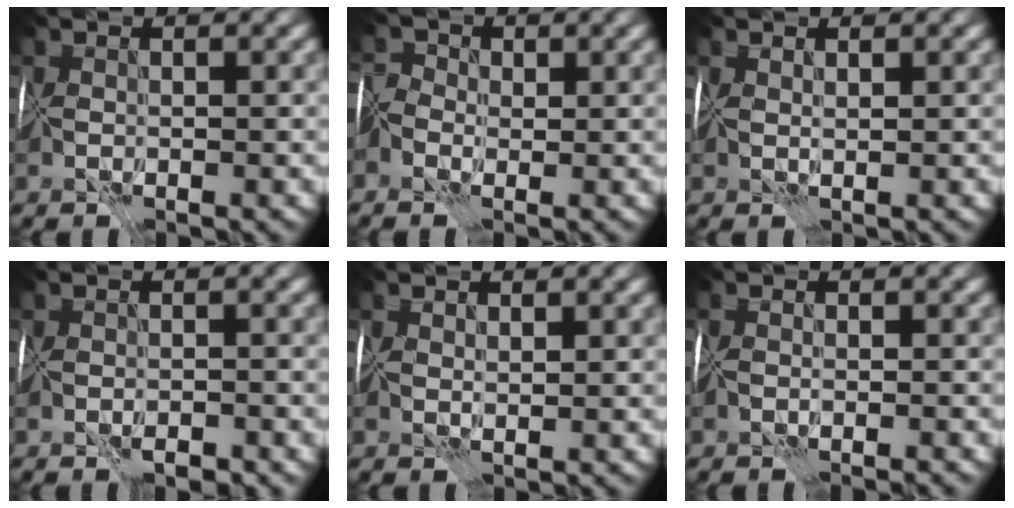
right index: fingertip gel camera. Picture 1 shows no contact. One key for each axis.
{"total": 2.8, "fx": -0.9, "fy": 2.3, "fz": 1.4, "tx": -0.018, "ty": 0.015, "tz": -0.020}
{"total": 1.4, "fx": 1.2, "fy": -0.7, "fz": -0.3, "tx": 0.006, "ty": 0.007, "tz": 0.029}
{"total": 1.1, "fx": -1.0, "fy": 0.1, "fz": 0.5, "tx": -0.001, "ty": 0.004, "tz": -0.013}
{"total": 1.3, "fx": 1.2, "fy": -0.4, "fz": -0.2, "tx": 0.004, "ty": 0.009, "tz": 0.028}
{"total": 1.4, "fx": -1.1, "fy": -0.9, "fz": -0.2, "tx": 0.009, "ty": 0.004, "tz": -0.017}